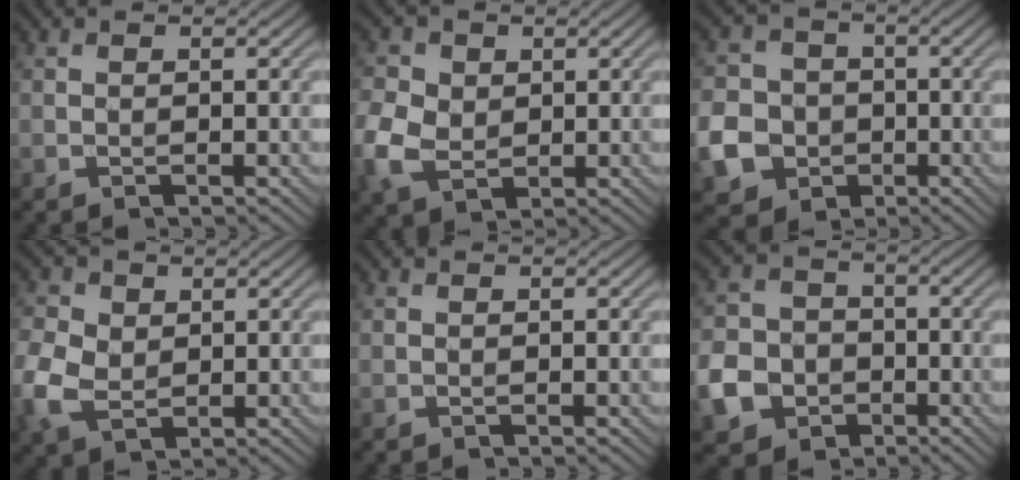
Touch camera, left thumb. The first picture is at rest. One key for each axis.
{"total": 6.4, "fx": -0.1, "fy": 5.1, "fz": 3.8, "tx": -0.109, "ty": 0.001, "tz": -0.010}
{"total": 8.3, "fx": -2.5, "fy": 7.2, "fz": 3.3, "tx": -0.097, "ty": -0.023, "tz": -0.064}
{"total": 6.2, "fx": 0.0, "fy": 4.7, "fz": 4.0, "tx": -0.116, "ty": 0.001, "tz": -0.004}
{"total": 0.0}
{"total": 7.9, "fx": -3.1, "fy": 6.4, "fz": 3.3, "tx": -0.093, "ty": -0.016, "tz": -0.071}